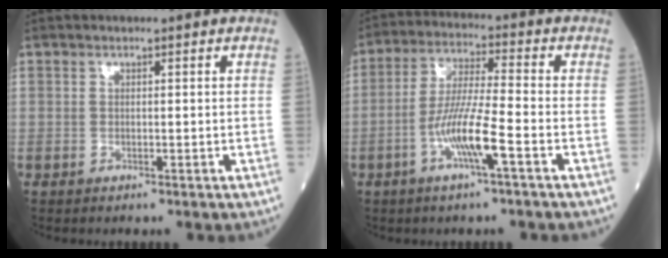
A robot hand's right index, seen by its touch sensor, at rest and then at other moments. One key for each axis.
{"total": 8.8, "fx": -3.4, "fy": 0.0, "fz": 8.0, "tx": -0.159, "ty": -0.002, "tz": -0.068}